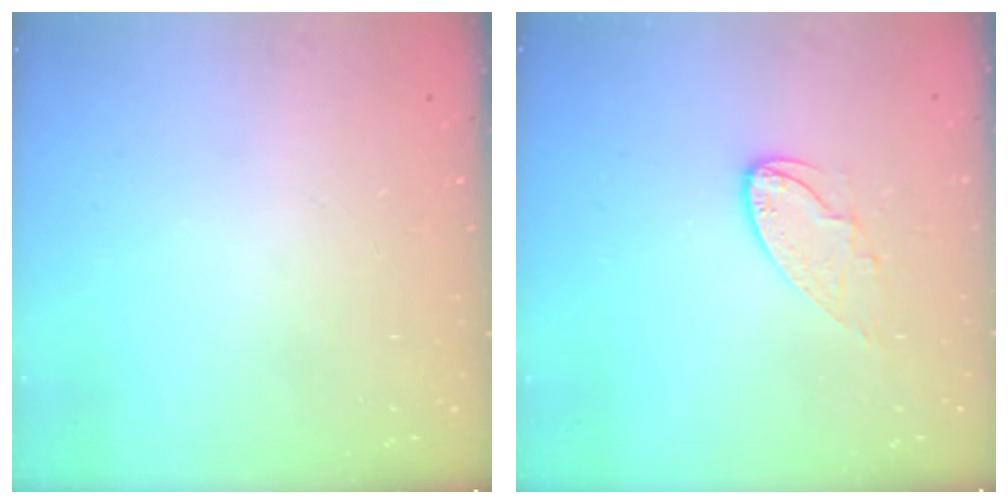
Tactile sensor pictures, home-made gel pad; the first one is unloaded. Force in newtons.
{"total": 7.2, "press": 7.2, "slide": 0.2}